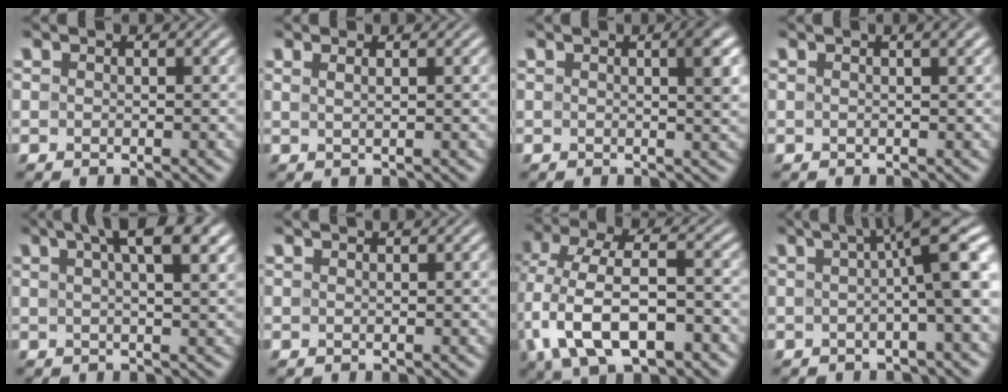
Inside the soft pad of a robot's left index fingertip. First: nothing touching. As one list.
[{"total": 1.9, "force": [1.1, 0.8, 1.4], "torque": [-0.006, 0.000, -0.004]}, {"total": 2.8, "force": [0.6, 0.4, 2.7], "torque": [-0.031, 0.004, 0.004]}, {"total": 2.6, "force": [1.0, 0.9, 2.2], "torque": [-0.018, 0.010, -0.004]}, {"total": 6.6, "force": [3.5, 1.9, 5.3], "torque": [-0.050, 0.025, 0.035]}, {"total": 0.9, "force": [0.6, 0.1, 0.7], "torque": [-0.011, 0.001, 0.003]}, {"total": 10.5, "force": [-3.3, 5.5, 8.4], "torque": [-0.172, 0.007, -0.066]}, {"total": 7.5, "force": [0.9, 1.6, 7.3], "torque": [-0.080, 0.024, 0.003]}]